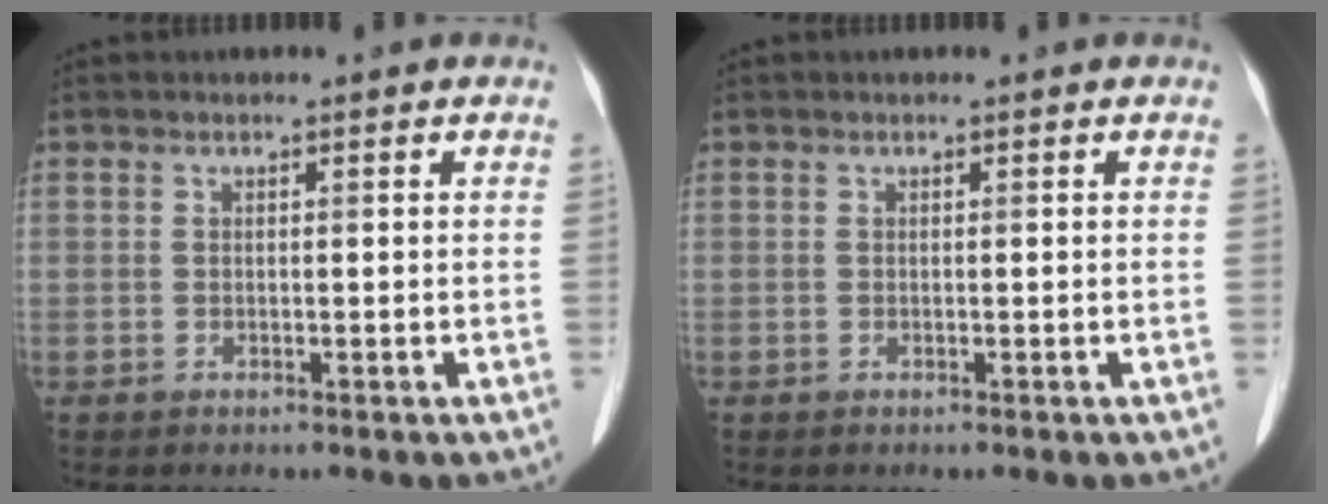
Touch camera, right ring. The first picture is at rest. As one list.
[{"total": 0.0}]